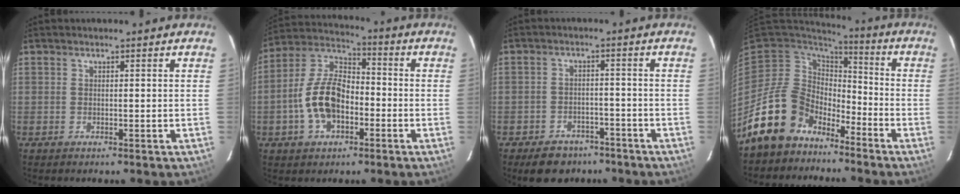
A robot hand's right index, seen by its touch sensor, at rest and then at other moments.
{"total": 12.5, "force": [-3.7, 7.4, 9.4], "torque": [-0.193, 0.021, -0.065]}
{"total": 9.0, "force": [-6.8, 5.2, 2.7], "torque": [-0.071, 0.016, -0.087]}
{"total": 13.6, "force": [-10.4, 8.3, 3.0], "torque": [-0.078, 0.023, -0.177]}